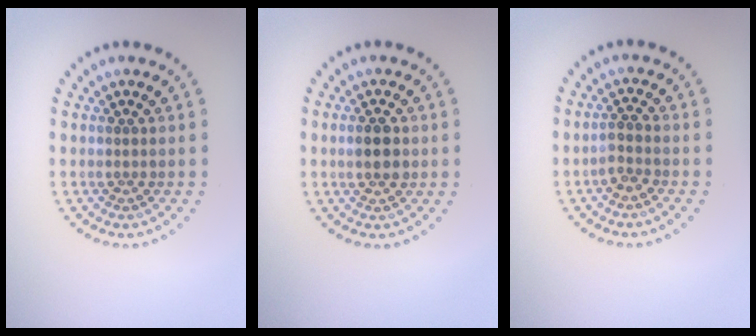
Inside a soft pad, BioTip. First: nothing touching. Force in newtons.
{"total": 2.7, "press": 2.7, "slide": 0.1}
{"total": 1.6, "press": 1.3, "slide": 1.0}